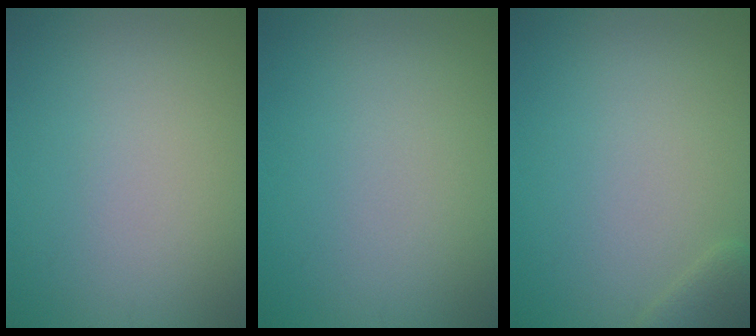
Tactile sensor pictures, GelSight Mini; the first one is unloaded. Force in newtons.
{"total": 0.0}
{"total": 1.6, "press": 1.6, "slide": 0.1}